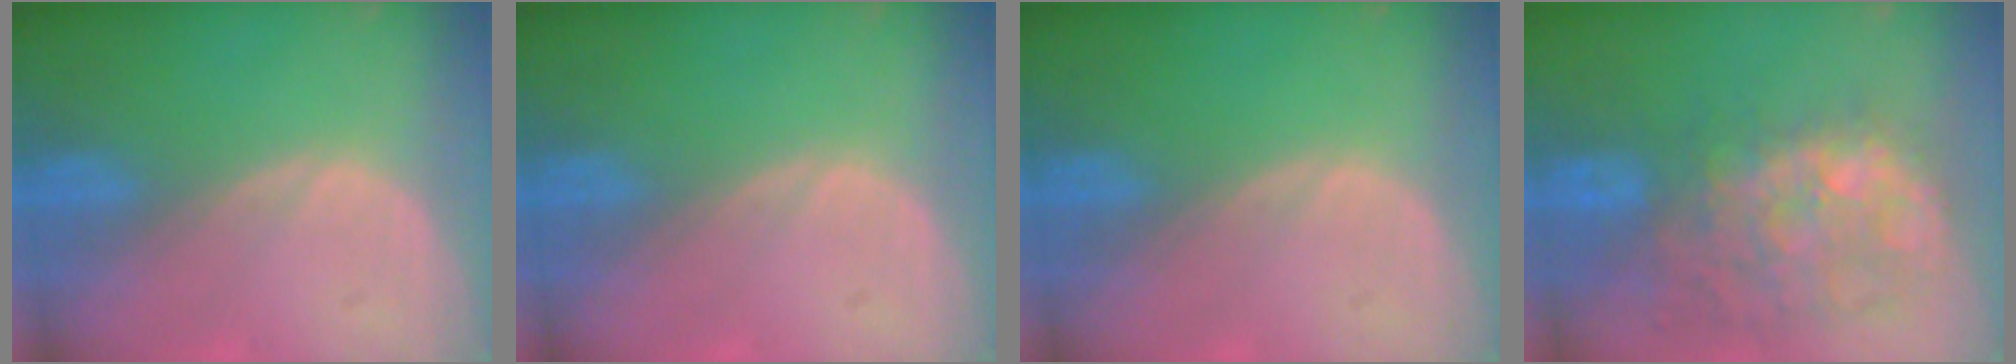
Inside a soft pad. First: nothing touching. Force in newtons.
{"total": 0.0}
{"total": 0.0}
{"total": 12.0, "press": 11.1, "slide": 4.7}